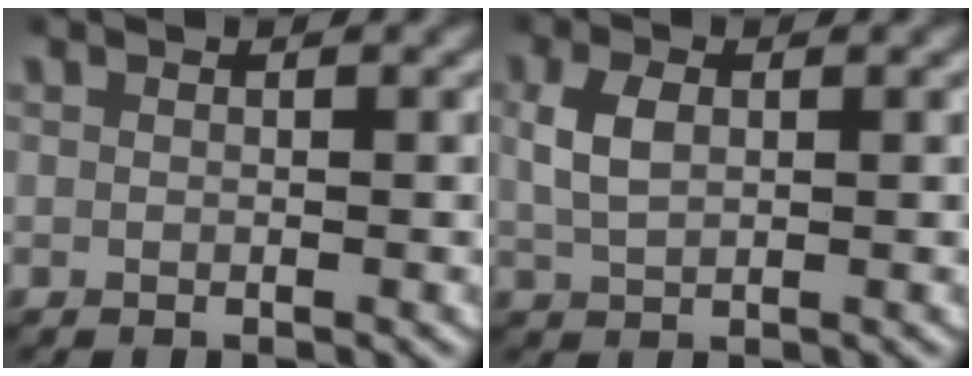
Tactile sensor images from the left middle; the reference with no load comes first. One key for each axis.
{"total": 2.7, "fx": 0.5, "fy": 1.7, "fz": 2.0, "tx": -0.049, "ty": 0.001, "tz": 0.014}